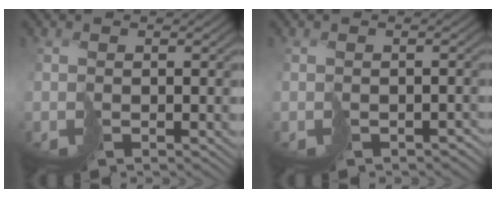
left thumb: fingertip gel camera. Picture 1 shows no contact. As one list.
[{"total": 2.5, "force": [-1.6, 1.6, 1.1], "torque": [-0.008, -0.012, -0.022]}]